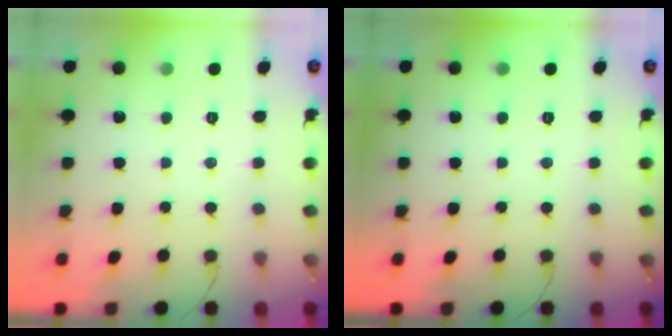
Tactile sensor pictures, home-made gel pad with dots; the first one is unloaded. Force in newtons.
{"total": 0.0}